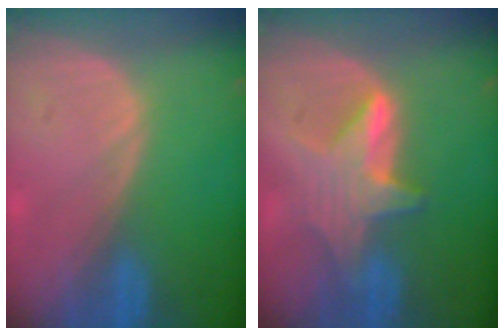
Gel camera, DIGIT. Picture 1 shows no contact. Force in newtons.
{"total": 6.5, "press": 6.4, "slide": 0.8}